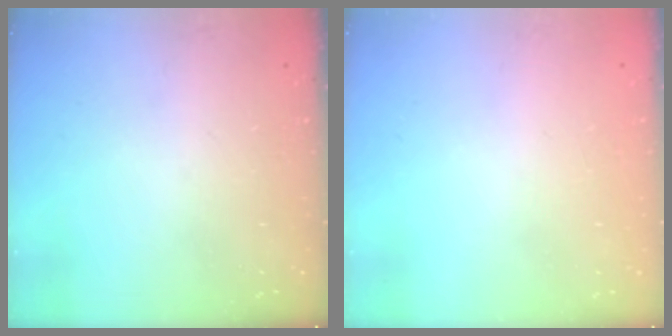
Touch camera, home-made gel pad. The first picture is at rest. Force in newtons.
{"total": 1.9, "press": 1.9, "slide": 0.1}